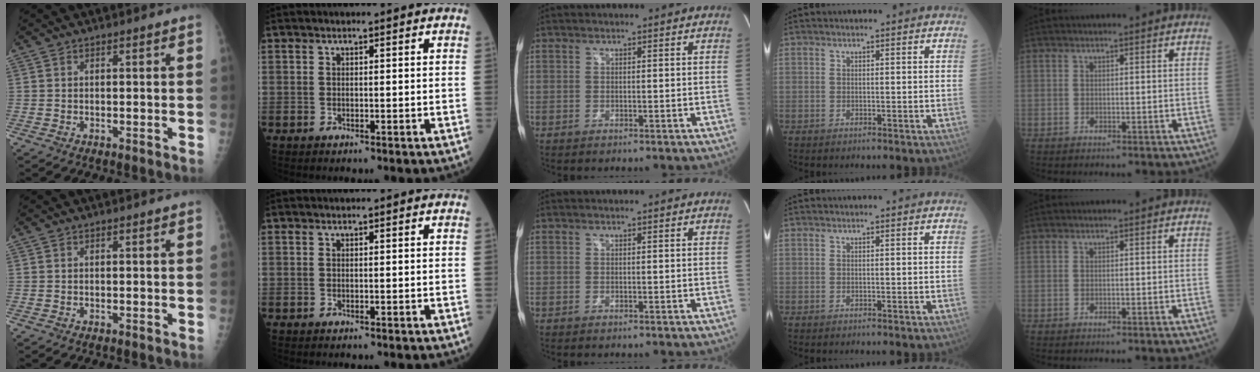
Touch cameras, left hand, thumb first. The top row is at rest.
{}